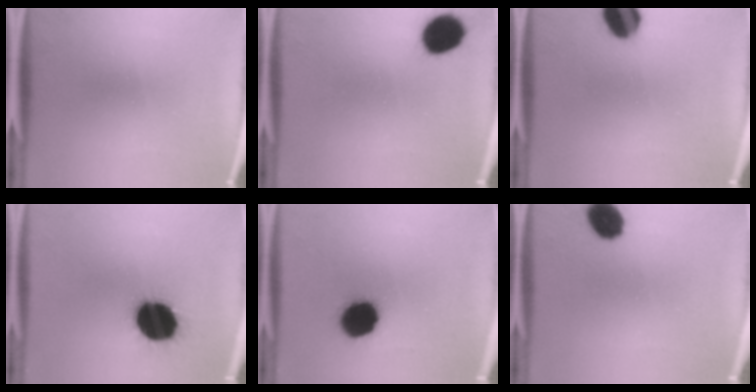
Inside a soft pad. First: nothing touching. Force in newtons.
{"total": 11.1}
{"total": 10.1}
{"total": 18.7}
{"total": 14.6}
{"total": 8.4}